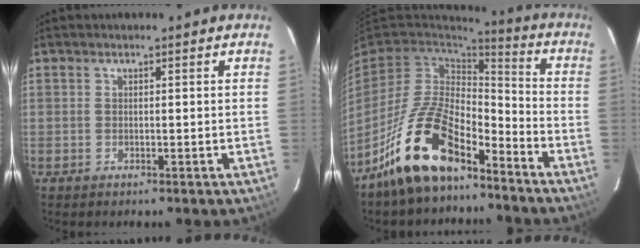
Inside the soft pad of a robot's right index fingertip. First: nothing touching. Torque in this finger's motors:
{"motor_torque": [1.11, -1.03, 1.06, 0.21]}